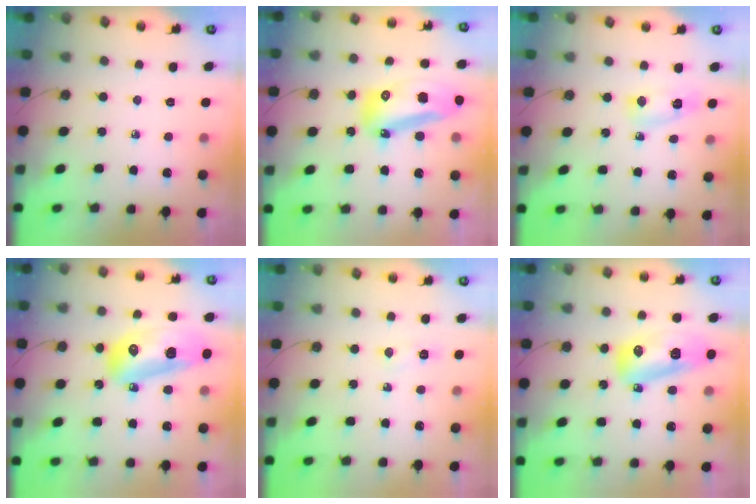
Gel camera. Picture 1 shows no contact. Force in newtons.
{"total": 25.1, "press": 19.1, "slide": 16.3}
{"total": 4.9, "press": 4.7, "slide": 1.0}
{"total": 17.5, "press": 17.4, "slide": 2.0}
{"total": 5.8, "press": 5.7, "slide": 0.9}
{"total": 13.9, "press": 13.8, "slide": 1.8}